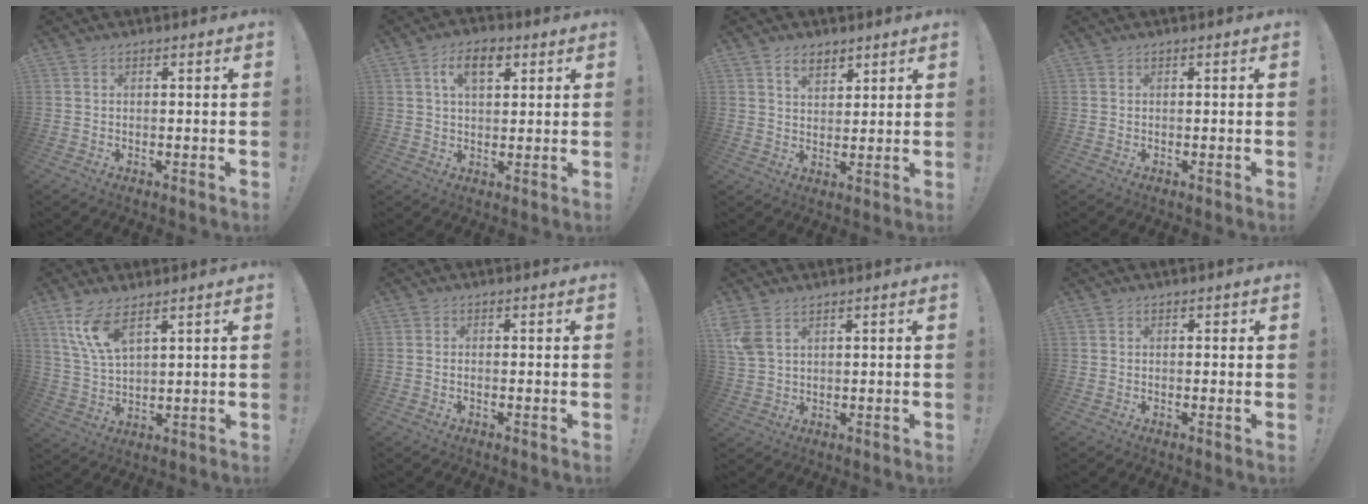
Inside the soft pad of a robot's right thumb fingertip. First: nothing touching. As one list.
[{"total": 8.1, "force": [3.3, 4.5, 5.9], "torque": [-0.090, 0.004, 0.057]}, {"total": 5.2, "force": [3.8, 3.0, 1.9], "torque": [-0.027, -0.020, 0.069]}, {"total": 0.0}, {"total": 9.7, "force": [6.3, 3.0, 6.8], "torque": [-0.142, -0.022, 0.116]}, {"total": 0.6, "force": [-0.5, 0.0, 0.4], "torque": [-0.012, 0.001, -0.008]}, {"total": 4.9, "force": [2.9, 2.5, 3.1], "torque": [-0.062, -0.007, 0.059]}, {"total": 0.6, "force": [0.0, 0.5, 0.4], "torque": [0.000, 0.001, -0.001]}]